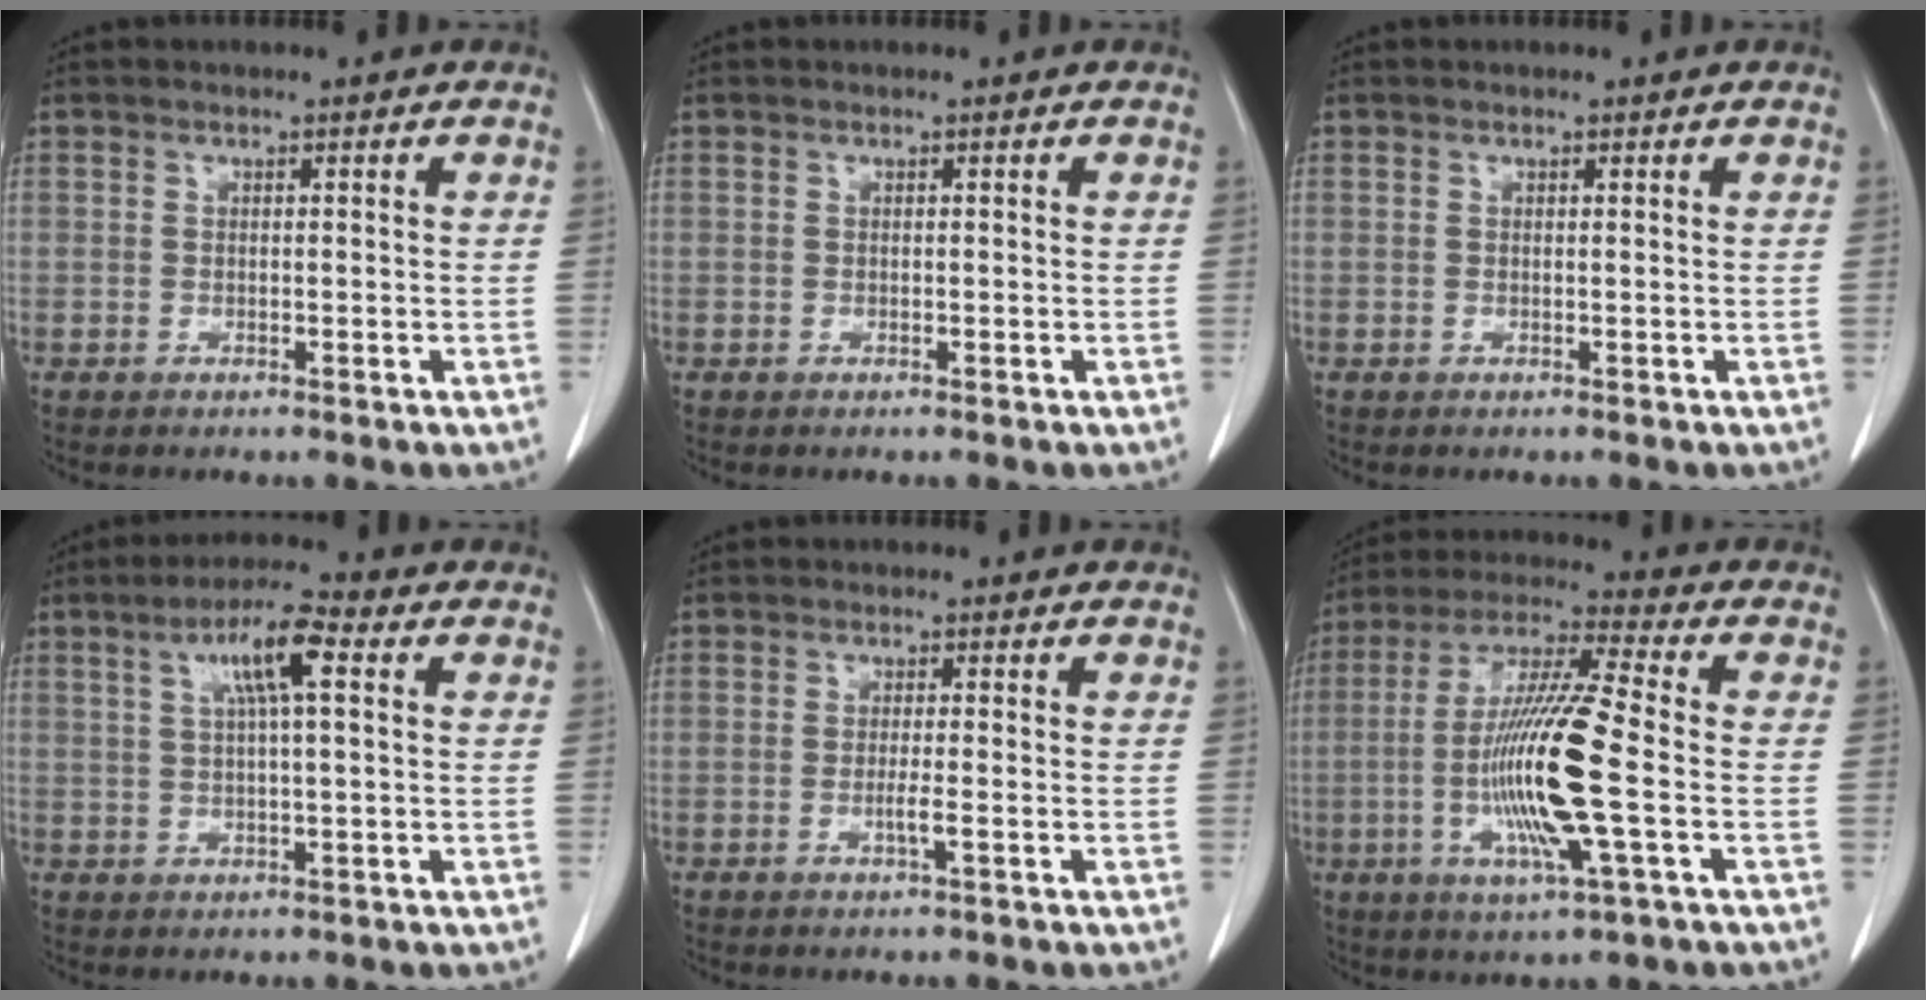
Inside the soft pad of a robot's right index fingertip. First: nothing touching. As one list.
[{"total": 0.0}, {"total": 0.0}, {"total": 7.2, "force": [2.6, 0.9, 6.7], "torque": [-0.121, 0.017, 0.045]}, {"total": 1.7, "force": [-0.5, -0.2, 1.6], "torque": [-0.028, -0.001, -0.008]}, {"total": 15.6, "force": [-2.7, 0.5, 15.3], "torque": [-0.303, -0.009, -0.056]}]